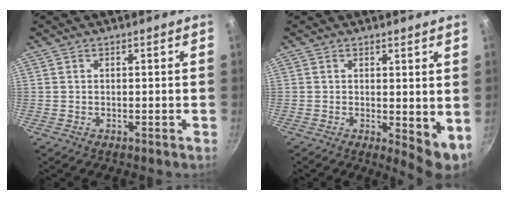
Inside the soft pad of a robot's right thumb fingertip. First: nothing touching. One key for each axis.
{"total": 5.7, "fx": 0.6, "fy": 2.3, "fz": 5.2, "tx": -0.065, "ty": -0.010, "tz": 0.012}